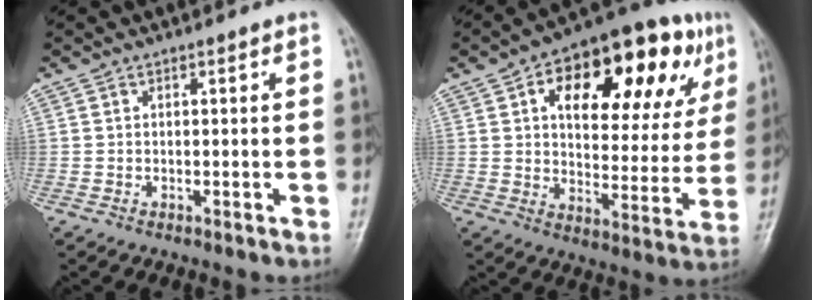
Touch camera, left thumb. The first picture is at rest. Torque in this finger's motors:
{"motor_torque": [0.59, 1.31, 1.90, -0.87, 0.39]}